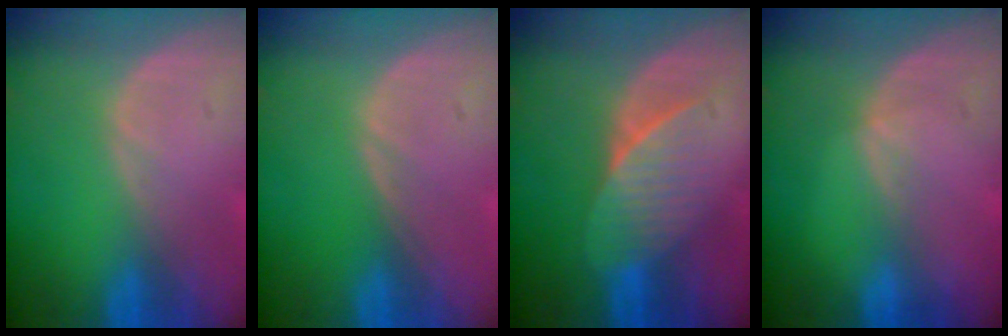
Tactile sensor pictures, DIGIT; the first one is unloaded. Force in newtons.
{"total": 0.0}
{"total": 6.6, "press": 6.1, "slide": 2.5}
{"total": 1.2, "press": 0.7, "slide": 0.9}